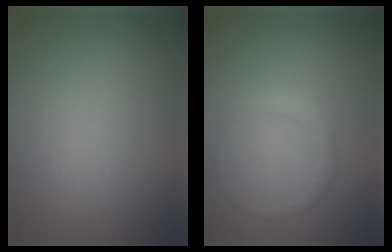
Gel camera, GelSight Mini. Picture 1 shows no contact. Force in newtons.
{"total": 1.1, "press": 1.1, "slide": 0.1}